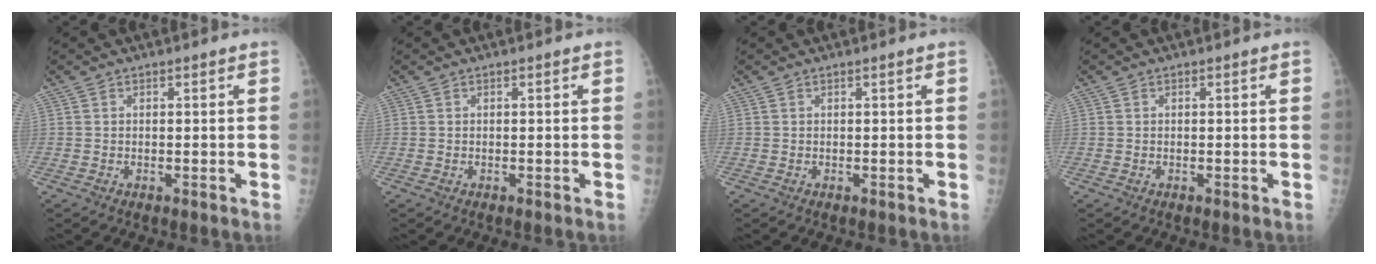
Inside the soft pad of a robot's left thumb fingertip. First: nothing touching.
{"total": 0.0}
{"total": 0.0}
{"total": 0.0}